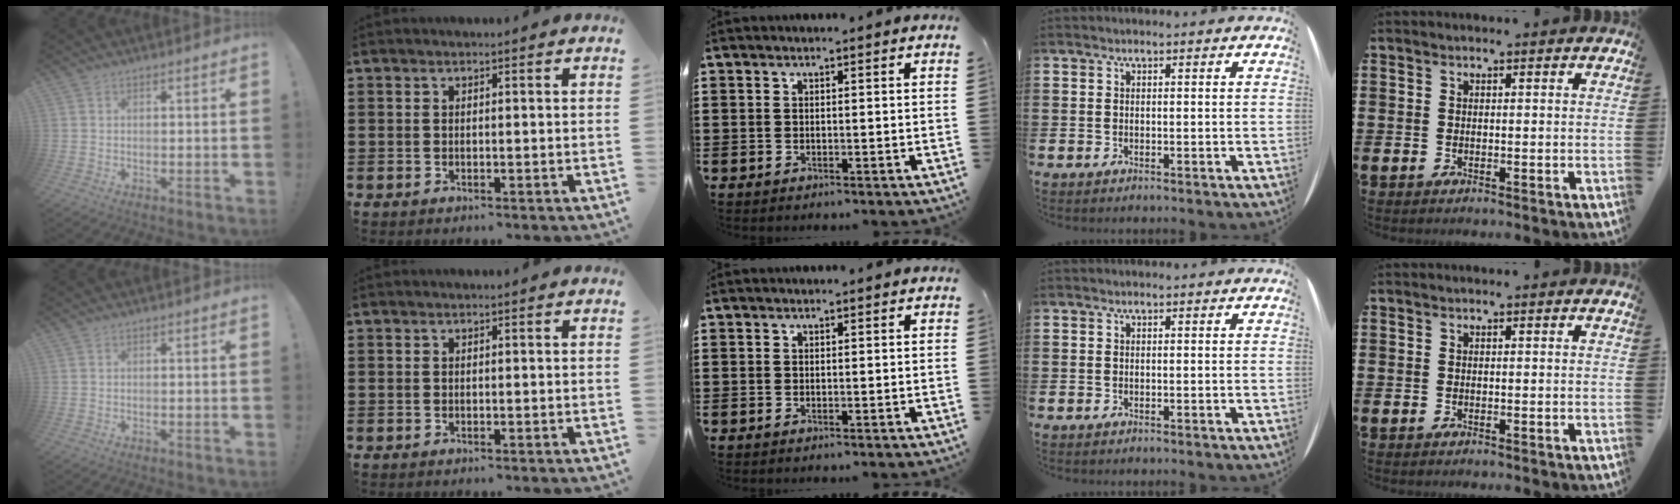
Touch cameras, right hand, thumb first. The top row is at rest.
{}